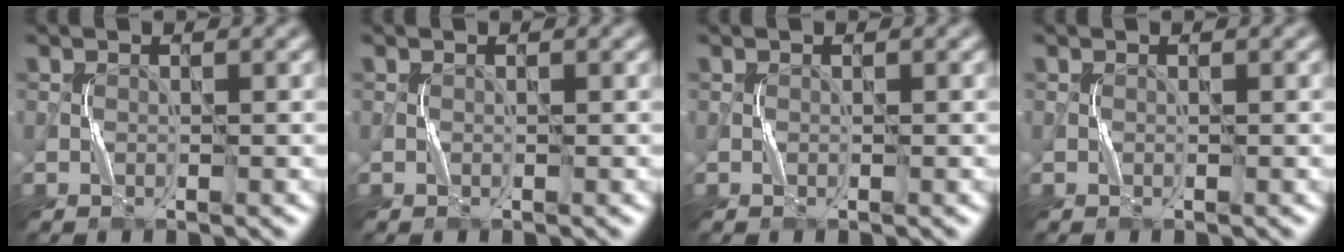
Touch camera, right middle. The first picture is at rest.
{"total": 0.0}
{"total": 0.0}
{"total": 0.0}